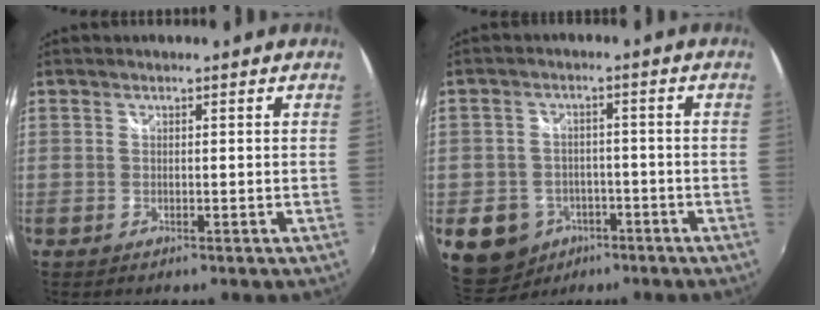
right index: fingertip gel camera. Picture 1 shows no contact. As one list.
[{"total": 9.2, "force": [-4.6, 7.4, 2.9], "torque": [-0.086, 0.010, -0.056]}]